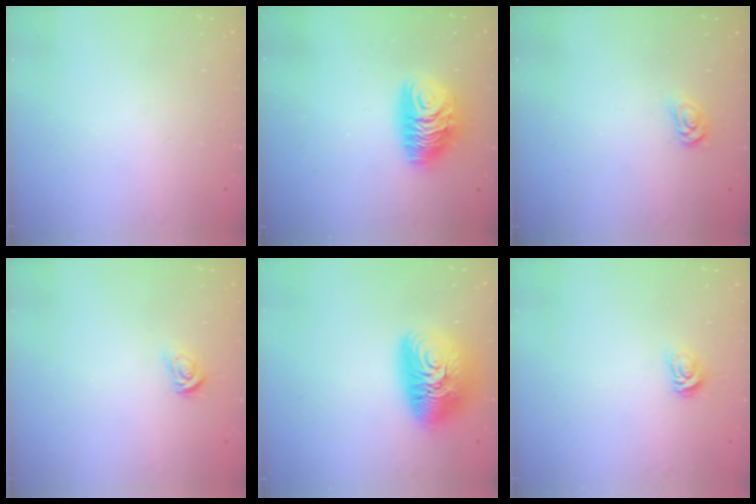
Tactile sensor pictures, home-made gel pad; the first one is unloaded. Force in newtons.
{"total": 10.2, "press": 10.1, "slide": 0.9}
{"total": 2.0, "press": 2.0, "slide": 0.3}
{"total": 2.6, "press": 2.6, "slide": 0.3}
{"total": 13.7, "press": 13.6, "slide": 1.1}
{"total": 4.6, "press": 4.6, "slide": 0.5}